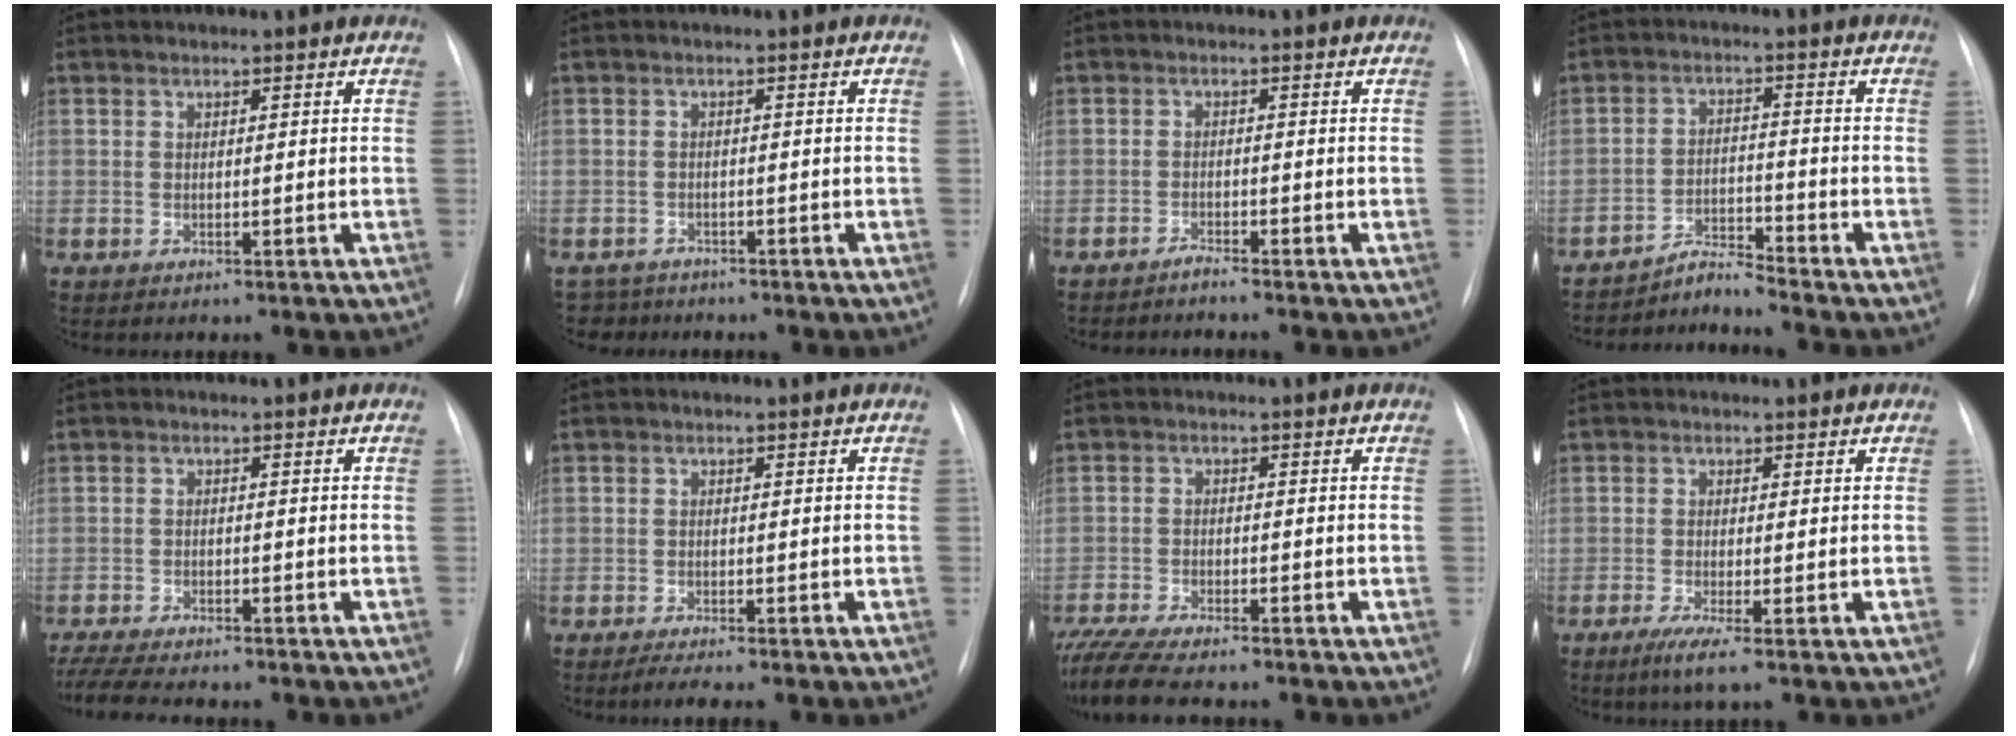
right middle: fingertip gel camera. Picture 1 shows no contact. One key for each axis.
{"total": 3.7, "fx": -3.2, "fy": 1.6, "fz": -0.9, "tx": 0.014, "ty": -0.004, "tz": -0.056}
{"total": 1.3, "fx": -1.2, "fy": -0.5, "fz": 0.1, "tx": 0.003, "ty": -0.003, "tz": -0.020}
{"total": 4.3, "fx": -4.0, "fy": -1.6, "fz": -0.8, "tx": 0.011, "ty": -0.013, "tz": -0.067}
{"total": 9.5, "fx": -8.3, "fy": 1.3, "fz": 4.4, "tx": -0.075, "ty": -0.014, "tz": -0.130}
{"total": 2.2, "fx": -1.8, "fy": 0.0, "fz": 1.2, "tx": -0.031, "ty": -0.008, "tz": -0.031}
{"total": 10.4, "fx": -9.1, "fy": 1.1, "fz": 5.0, "tx": -0.089, "ty": -0.017, "tz": -0.147}
{"total": 2.9, "fx": -1.5, "fy": -0.2, "fz": 2.4, "tx": -0.046, "ty": -0.012, "tz": -0.030}